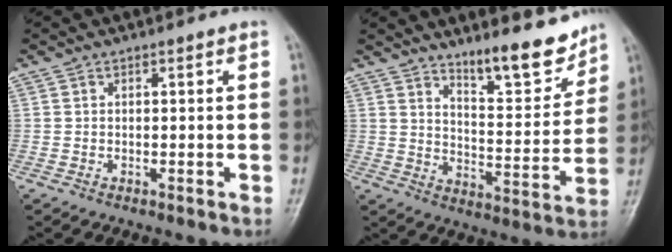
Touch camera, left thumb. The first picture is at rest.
{"total": 11.9, "force": [9.4, 3.1, 6.6], "torque": [-0.072, -0.076, 0.149]}